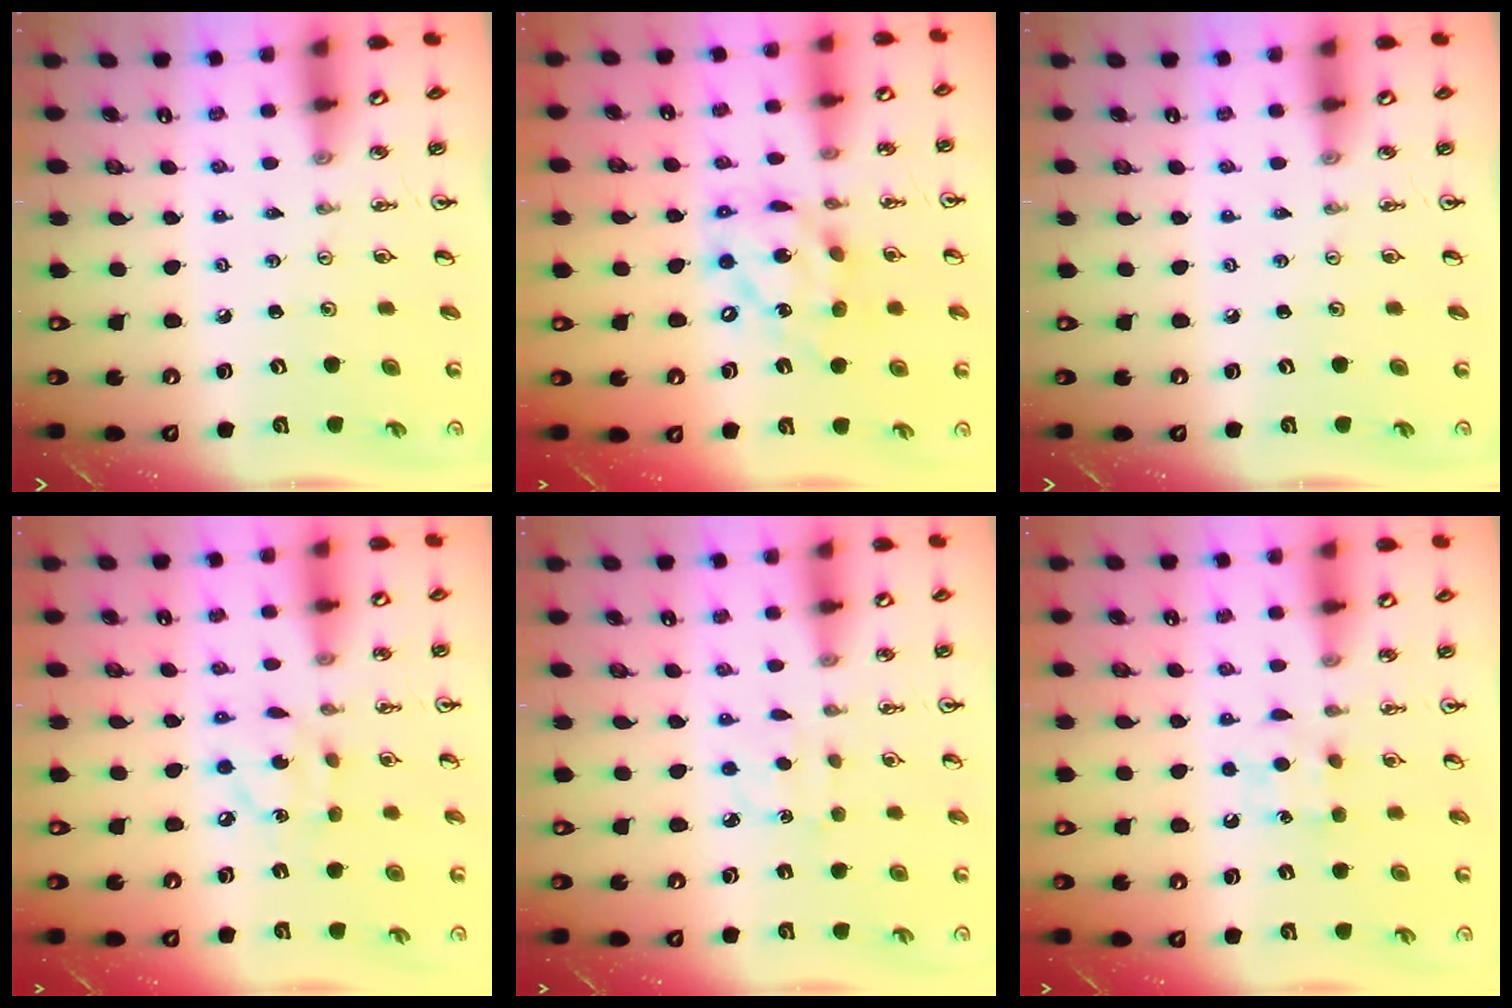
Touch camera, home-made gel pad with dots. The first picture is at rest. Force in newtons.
{"total": 14.1, "press": 14.0, "slide": 1.7}
{"total": 0.0}
{"total": 7.9, "press": 7.8, "slide": 0.3}
{"total": 3.7, "press": 3.6, "slide": 0.5}
{"total": 6.4, "press": 6.3, "slide": 0.6}